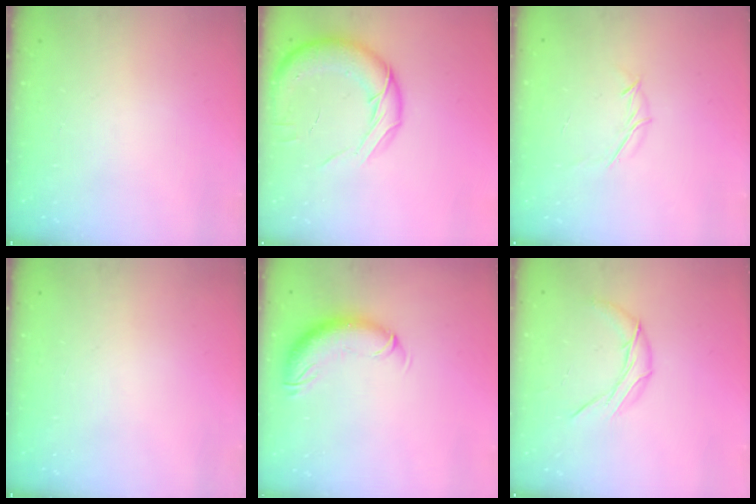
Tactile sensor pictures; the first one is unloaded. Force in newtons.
{"total": 16.1, "press": 15.8, "slide": 3.0}
{"total": 3.9, "press": 3.8, "slide": 0.8}
{"total": 0.0}
{"total": 10.6, "press": 10.4, "slide": 2.2}
{"total": 8.4, "press": 8.4, "slide": 0.3}